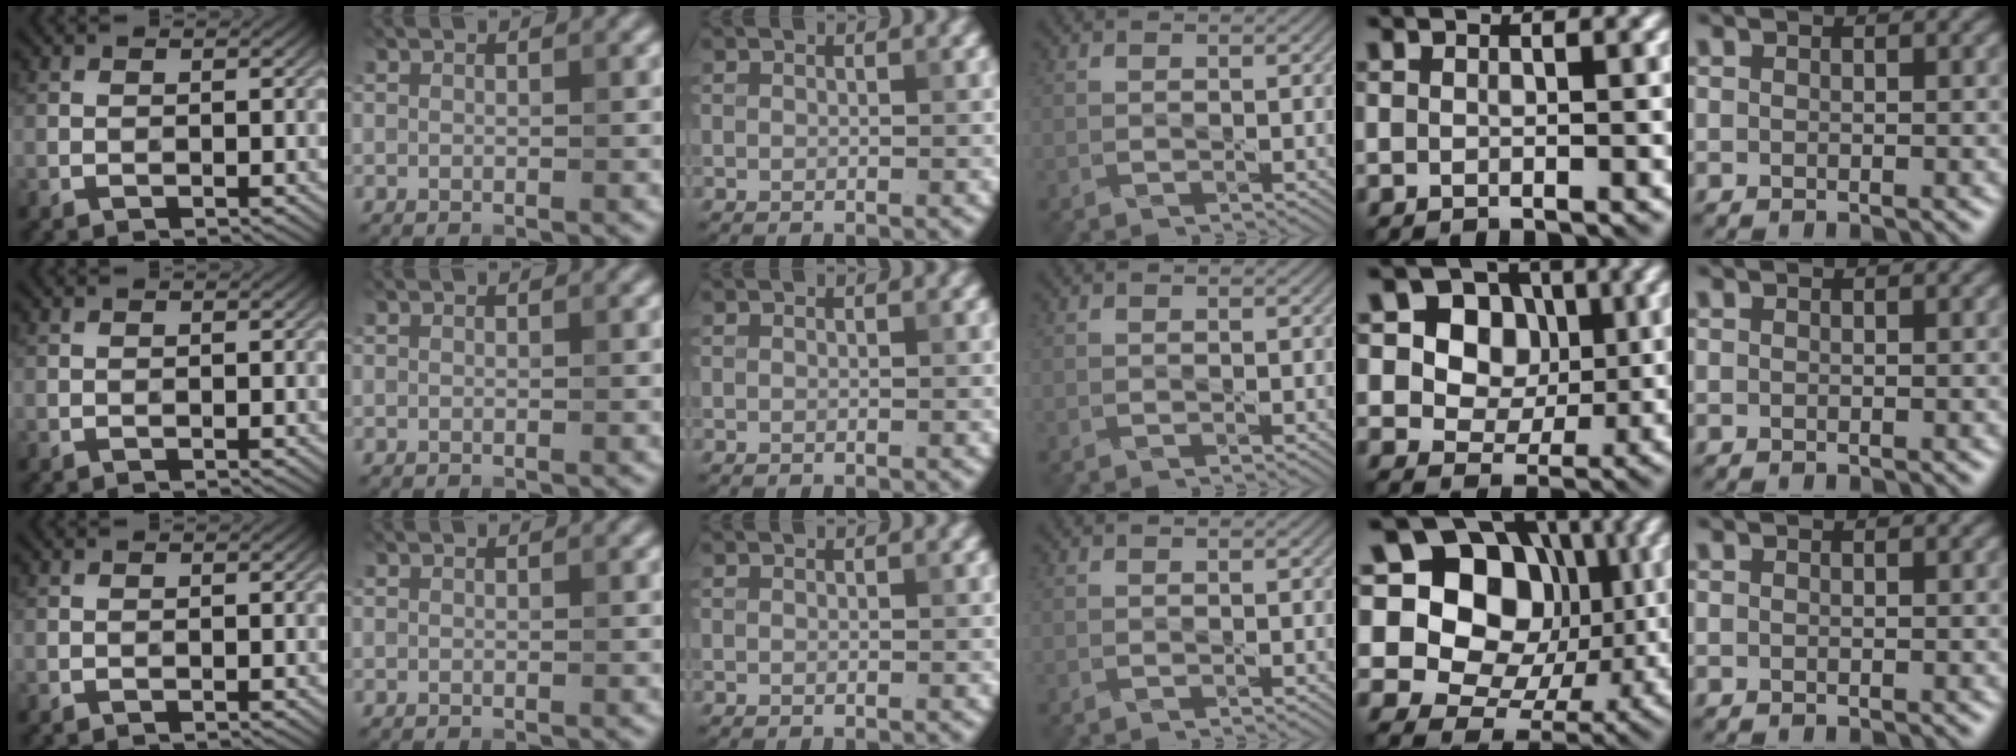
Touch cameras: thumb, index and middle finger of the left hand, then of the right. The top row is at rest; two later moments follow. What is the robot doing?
{"motion": "press", "object": "mouse"}